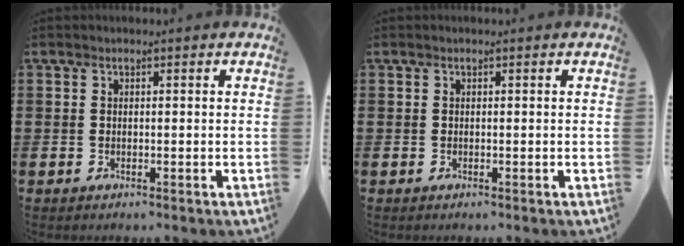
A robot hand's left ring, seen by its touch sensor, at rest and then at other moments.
{"total": 0.0}